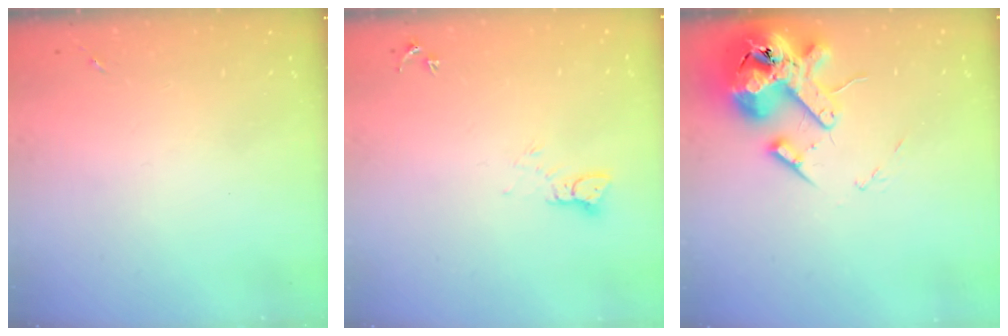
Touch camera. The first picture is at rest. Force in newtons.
{"total": 3.7, "press": 3.7, "slide": 0.3}
{"total": 15.8, "press": 15.5, "slide": 2.8}